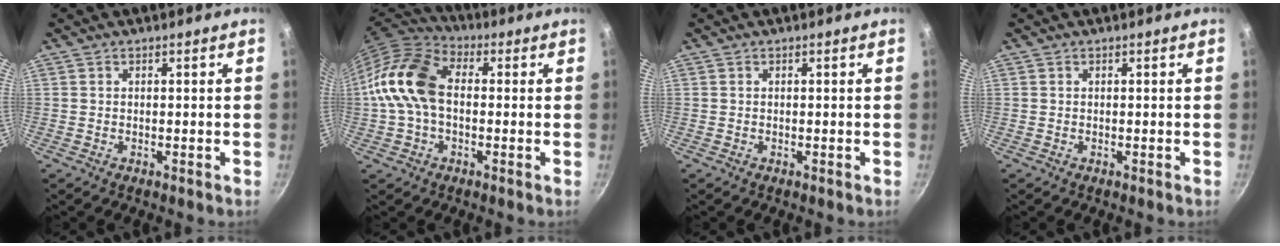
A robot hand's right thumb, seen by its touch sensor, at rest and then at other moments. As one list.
[{"total": 13.2, "force": [-0.1, 9.0, 9.6], "torque": [-0.166, 0.035, -0.022]}, {"total": 0.0}, {"total": 0.0}]